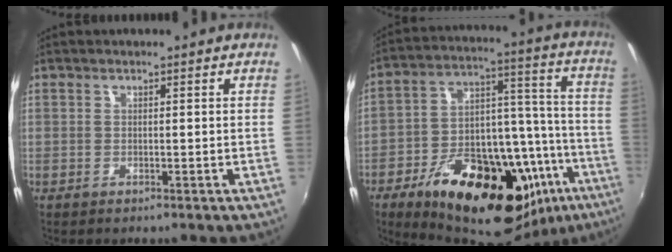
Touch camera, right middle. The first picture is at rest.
{"total": 33.2, "force": [-18.0, 15.3, 23.3], "torque": [-0.355, 0.024, -0.244]}